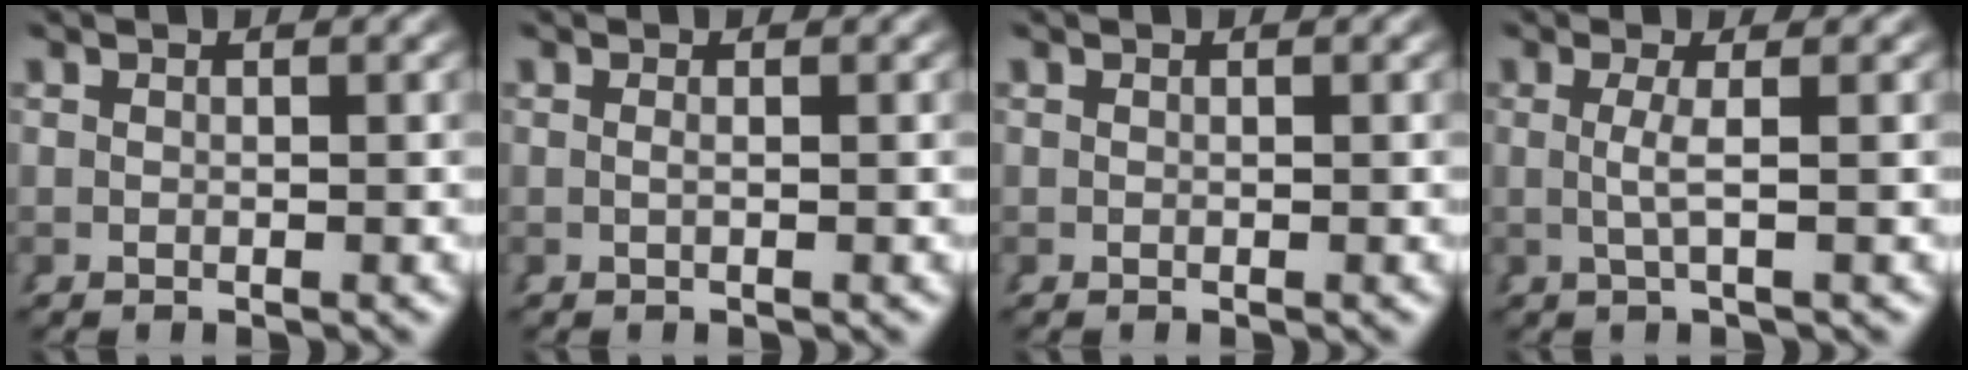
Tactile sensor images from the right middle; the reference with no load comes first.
{"total": 0.6, "force": [-0.2, -0.4, 0.4], "torque": [-0.012, -0.007, -0.001]}
{"total": 0.0}
{"total": 2.1, "force": [0.5, -0.9, 1.8], "torque": [-0.035, -0.003, 0.012]}